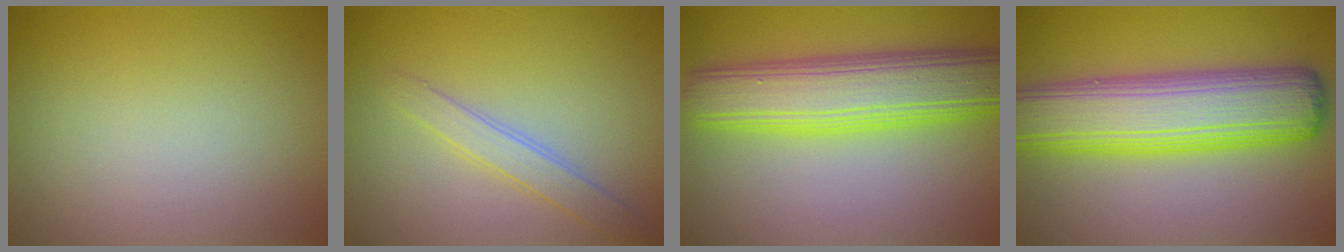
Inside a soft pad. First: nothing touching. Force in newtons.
{"total": 2.2, "press": 2.2, "slide": 0.1}
{"total": 8.3, "press": 8.3, "slide": 0.2}
{"total": 10.0, "press": 10.0, "slide": 0.3}